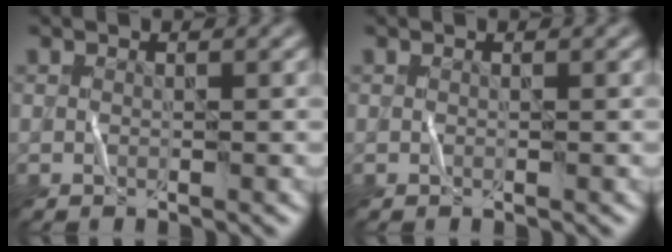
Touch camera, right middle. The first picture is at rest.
{"total": 0.0}